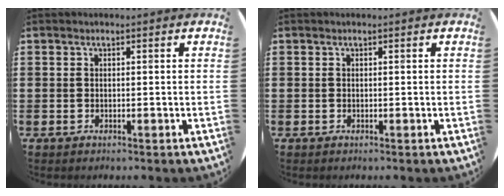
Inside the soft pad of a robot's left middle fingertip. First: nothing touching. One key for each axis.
{"total": 0.0}